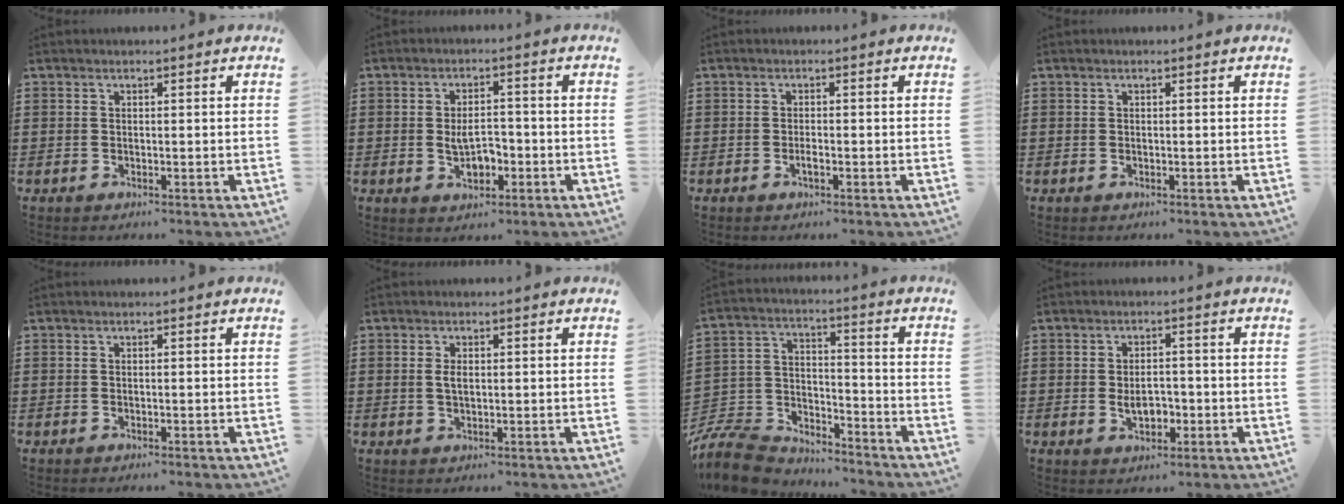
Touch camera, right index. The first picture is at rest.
{"total": 4.9, "force": [-1.0, 2.7, 3.9], "torque": [-0.064, -0.003, -0.023]}
{"total": 1.3, "force": [-0.6, 0.3, 1.1], "torque": [-0.022, -0.002, -0.009]}
{"total": 0.0}
{"total": 0.0}
{"total": 1.9, "force": [0.2, 0.9, 1.7], "torque": [-0.035, 0.005, 0.002]}
{"total": 9.6, "force": [-9.0, 2.7, 2.0], "torque": [-0.063, 0.015, -0.182]}
{"total": 4.3, "force": [-0.9, 2.5, 3.4], "torque": [-0.056, 0.002, -0.019]}